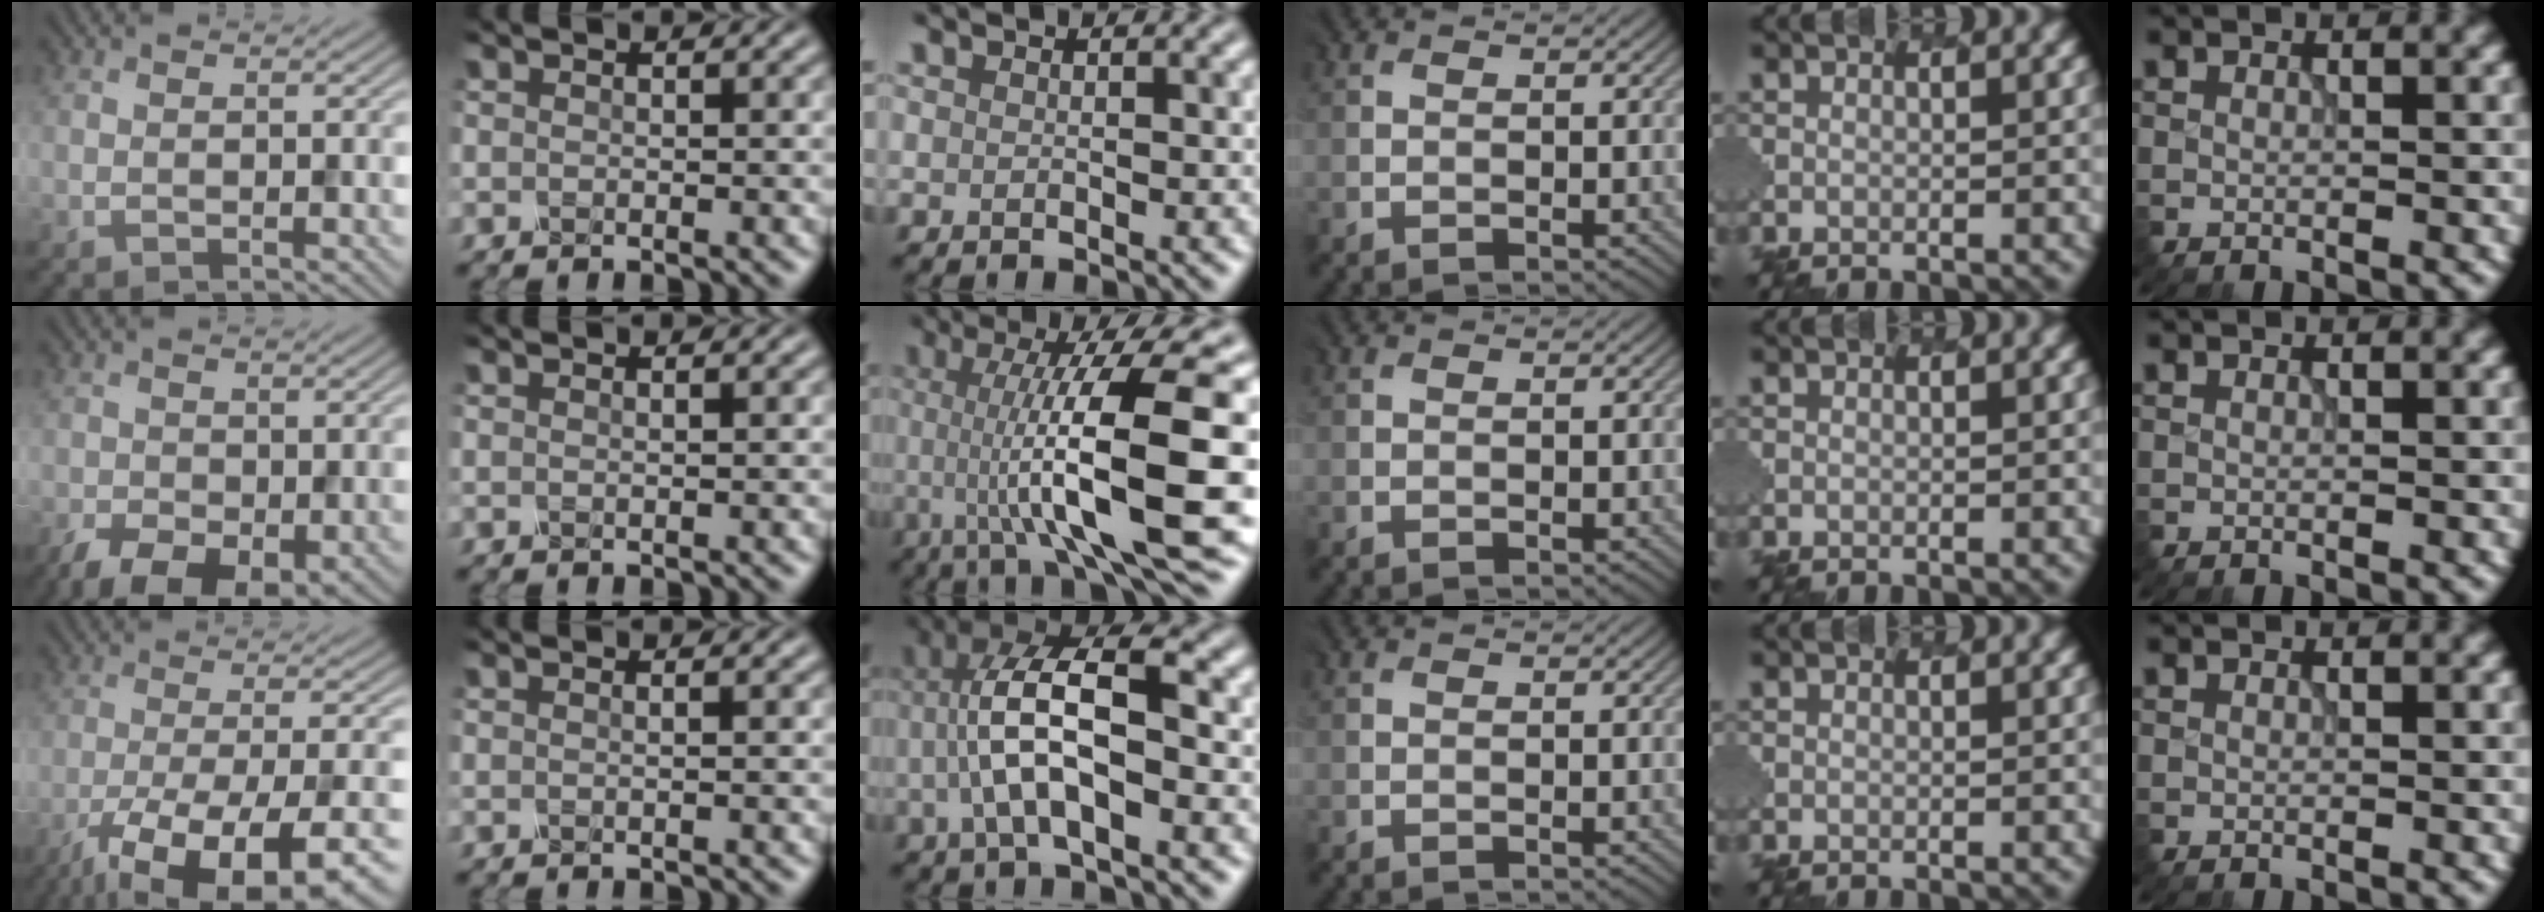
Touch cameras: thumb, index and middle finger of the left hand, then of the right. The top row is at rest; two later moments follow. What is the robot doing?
{"motion": "dispense", "object": "oil cruet"}